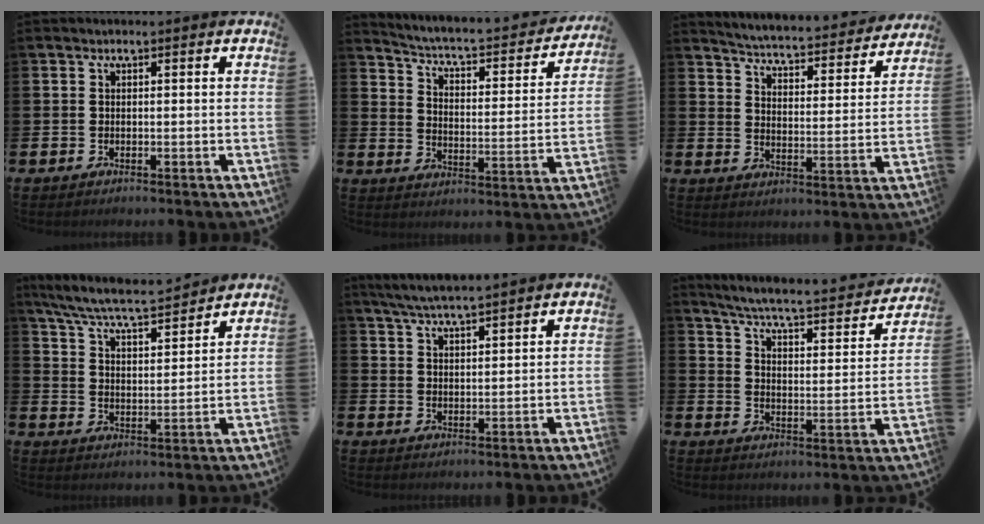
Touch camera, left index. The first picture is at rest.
{"total": 4.3, "force": [4.0, 0.4, 1.7], "torque": [-0.061, -0.038, 0.057]}
{"total": 4.5, "force": [4.4, 0.3, 0.8], "torque": [-0.046, -0.040, 0.070]}
{"total": 7.1, "force": [6.7, 0.4, 2.2], "torque": [-0.070, -0.048, 0.115]}
{"total": 5.0, "force": [4.8, -0.2, 1.2], "torque": [-0.046, -0.019, 0.088]}
{"total": 5.0, "force": [4.5, 0.3, 2.1], "torque": [-0.069, -0.038, 0.068]}